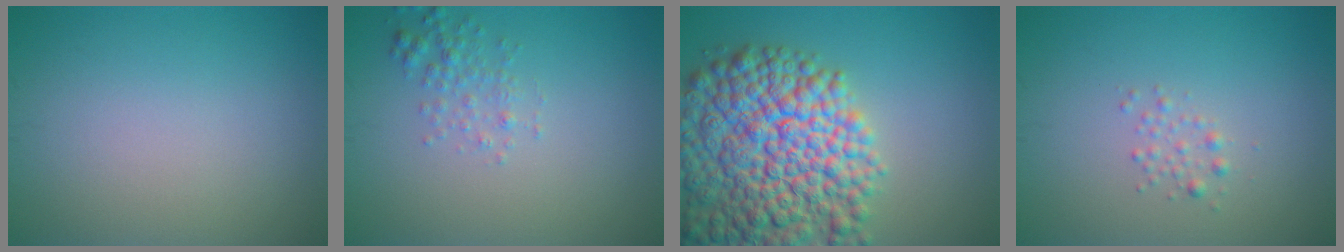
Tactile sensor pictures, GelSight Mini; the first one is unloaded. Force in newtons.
{"total": 1.6, "press": 1.6, "slide": 0.1}
{"total": 13.2, "press": 13.2, "slide": 0.7}
{"total": 1.1, "press": 1.1, "slide": 0.0}